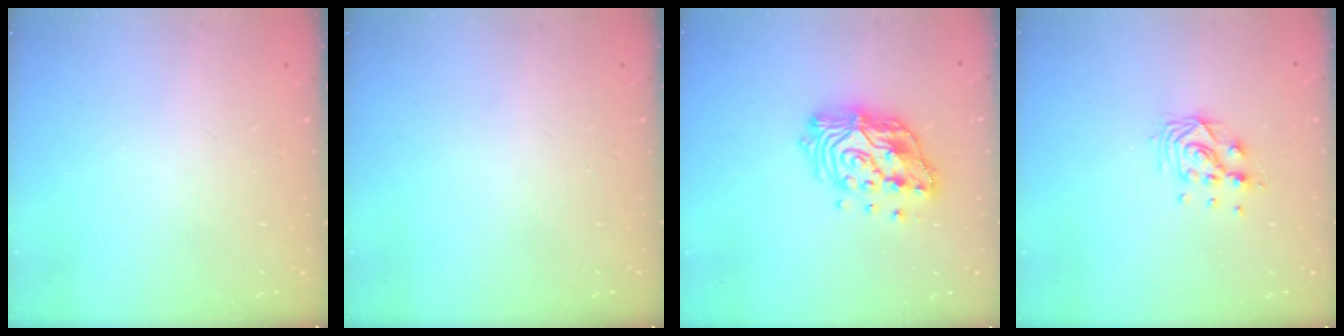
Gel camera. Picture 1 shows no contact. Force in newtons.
{"total": 0.0}
{"total": 15.9, "press": 15.8, "slide": 1.5}
{"total": 9.6, "press": 9.5, "slide": 0.8}